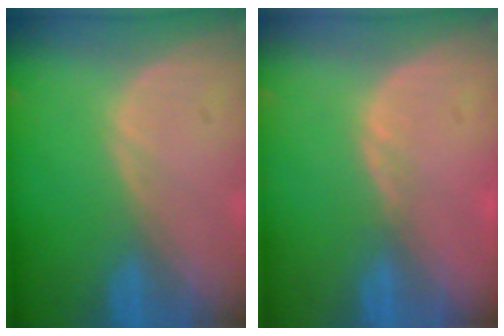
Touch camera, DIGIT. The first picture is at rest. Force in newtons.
{"total": 0.7, "press": 0.7, "slide": 0.2}